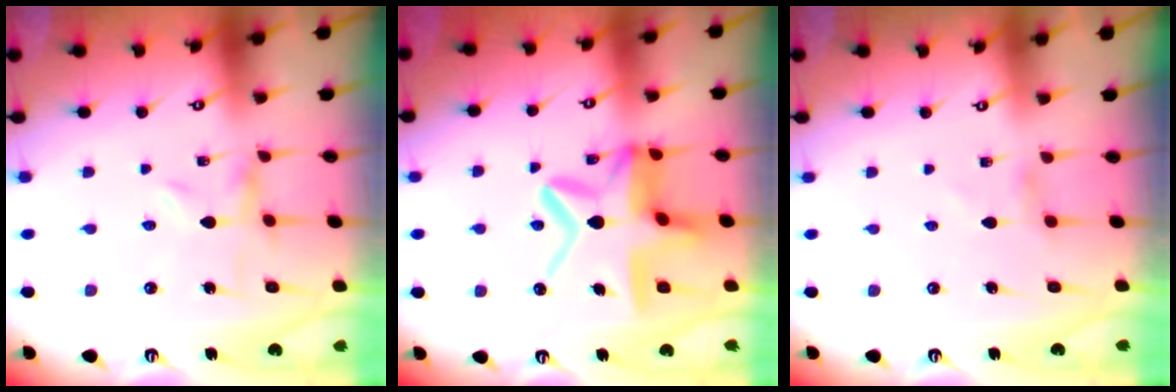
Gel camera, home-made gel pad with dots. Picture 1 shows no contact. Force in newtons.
{"total": 15.9, "press": 15.9, "slide": 1.5}
{"total": 2.5, "press": 2.5, "slide": 0.4}